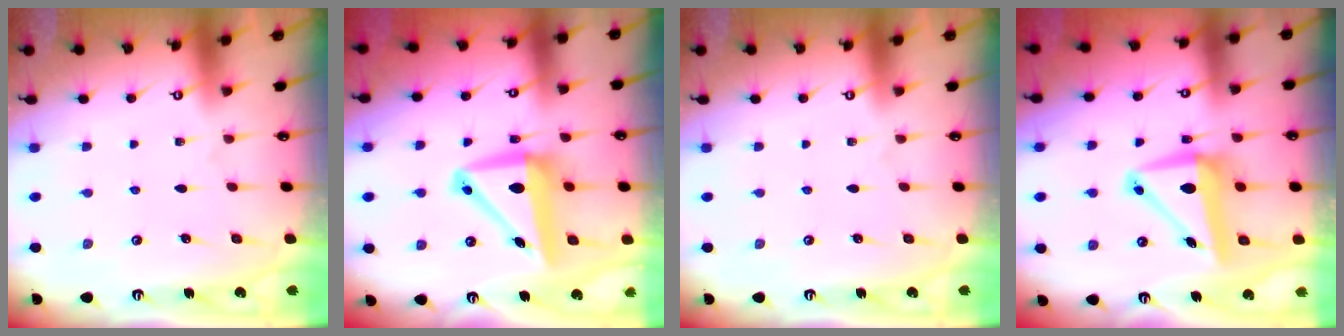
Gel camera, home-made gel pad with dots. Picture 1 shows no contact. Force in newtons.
{"total": 10.9, "press": 10.5, "slide": 2.6}
{"total": 0.0}
{"total": 8.7, "press": 8.6, "slide": 1.6}